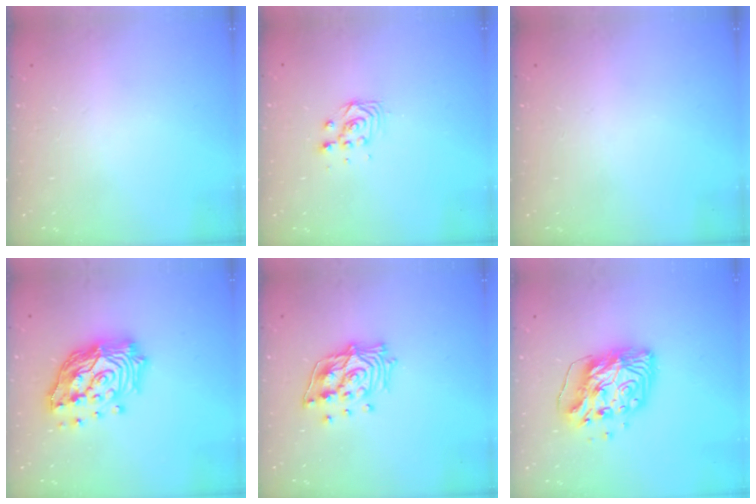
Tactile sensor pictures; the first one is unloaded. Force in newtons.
{"total": 5.3, "press": 5.2, "slide": 0.2}
{"total": 0.0}
{"total": 22.7, "press": 22.6, "slide": 1.9}
{"total": 14.0, "press": 13.9, "slide": 1.7}
{"total": 14.5, "press": 14.4, "slide": 1.8}